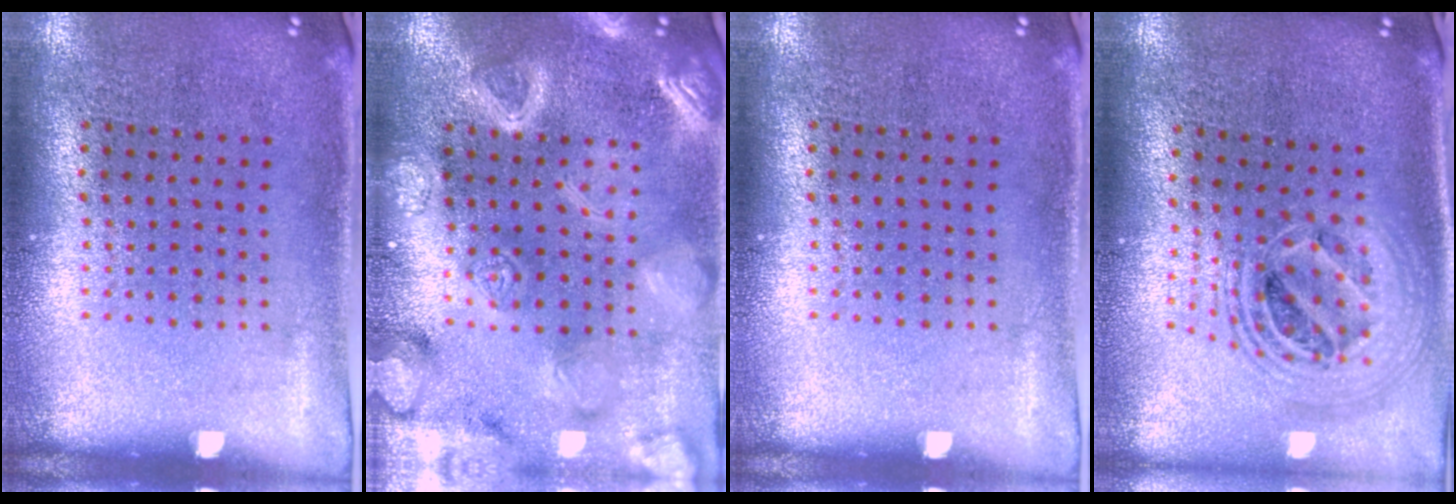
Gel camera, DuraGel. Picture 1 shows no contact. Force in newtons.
{"total": 5.6, "press": 5.6, "slide": 0.6}
{"total": 0.0}
{"total": 2.3, "press": 1.7, "slide": 1.4}